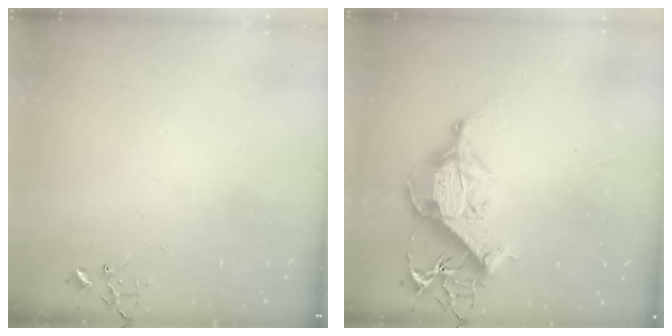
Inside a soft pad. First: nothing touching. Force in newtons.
{"total": 13.7, "press": 13.5, "slide": 2.2}